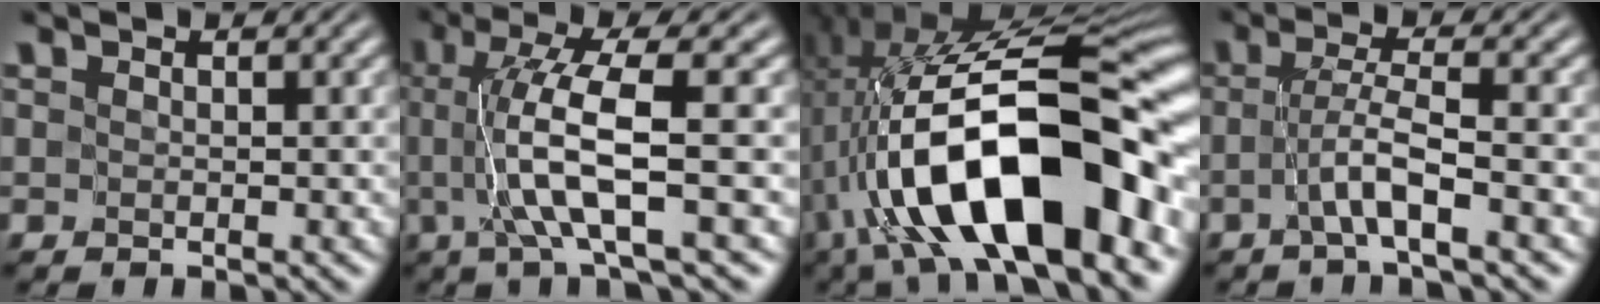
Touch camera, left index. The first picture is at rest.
{"total": 6.8, "force": [-0.4, 1.1, 6.7], "torque": [-0.121, 0.004, -0.004]}
{"total": 15.6, "force": [-3.8, 5.9, 14.0], "torque": [-0.203, 0.009, -0.066]}
{"total": 3.3, "force": [-1.4, -0.1, 3.0], "torque": [-0.057, 0.004, -0.032]}